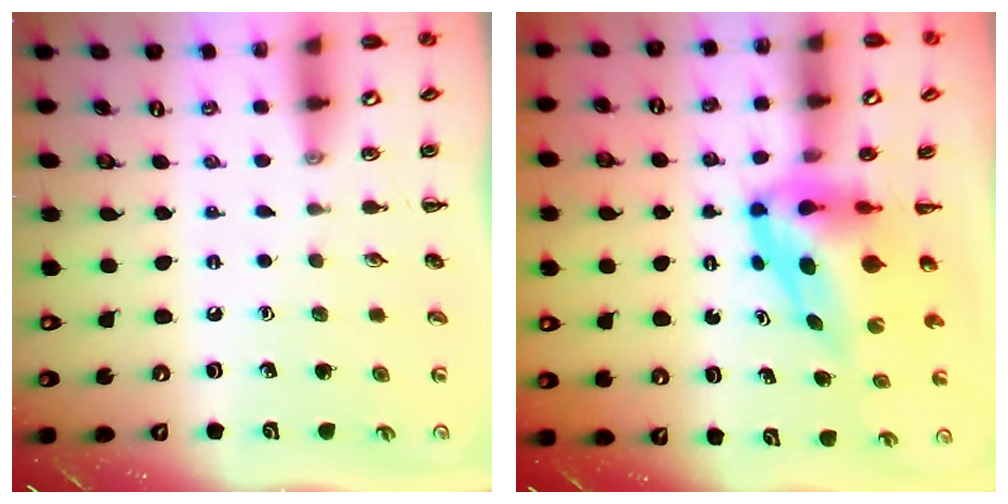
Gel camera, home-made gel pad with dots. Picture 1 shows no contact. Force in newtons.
{"total": 7.5, "press": 7.2, "slide": 2.2}